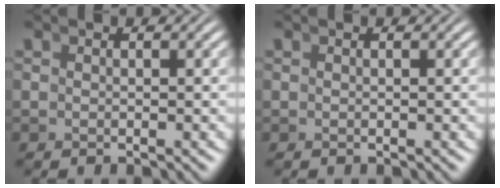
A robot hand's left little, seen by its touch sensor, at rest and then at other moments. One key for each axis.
{"total": 0.0}